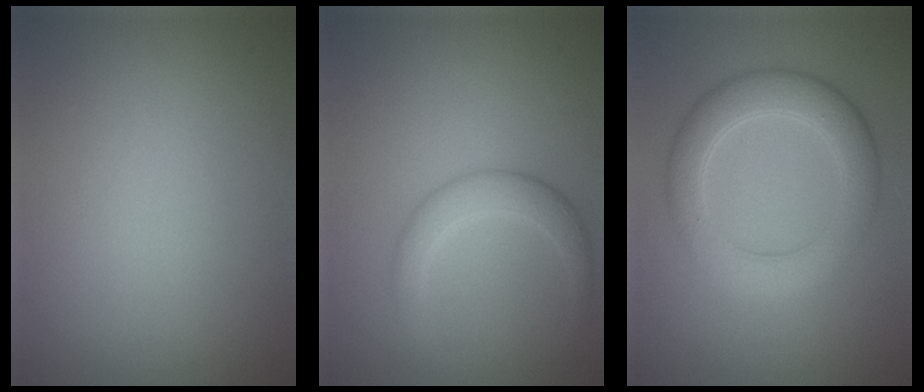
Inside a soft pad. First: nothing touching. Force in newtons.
{"total": 2.6, "press": 2.6, "slide": 0.1}
{"total": 5.0, "press": 5.0, "slide": 0.3}